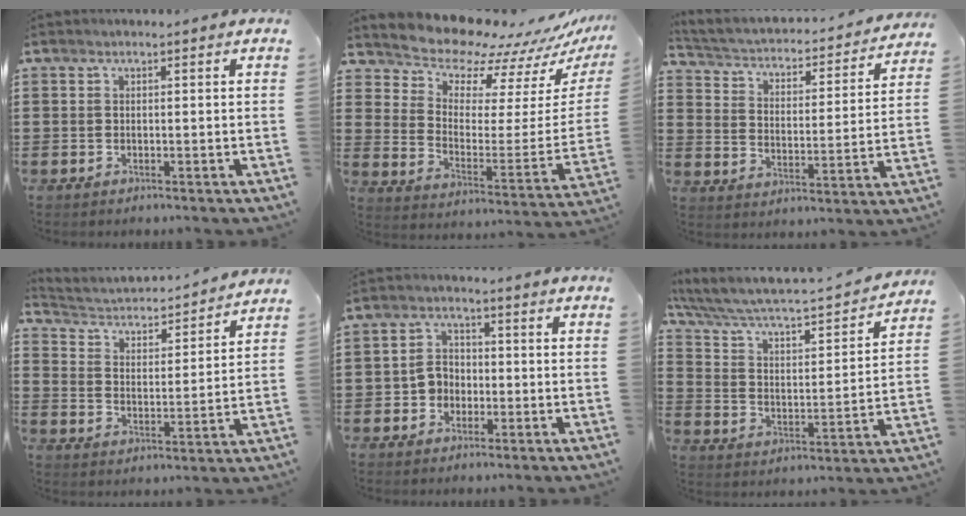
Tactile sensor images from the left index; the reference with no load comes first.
{"total": 9.6, "force": [9.3, 2.2, 0.7], "torque": [-0.049, -0.096, 0.161]}
{"total": 2.0, "force": [1.6, 0.9, 0.6], "torque": [-0.030, -0.022, 0.015]}
{"total": 2.4, "force": [2.3, 0.8, 0.3], "torque": [-0.027, -0.025, 0.028]}
{"total": 4.1, "force": [-1.3, 3.4, 1.8], "torque": [-0.044, 0.009, -0.028]}
{"total": 4.0, "force": [3.6, 1.0, 1.6], "torque": [-0.056, -0.039, 0.049]}